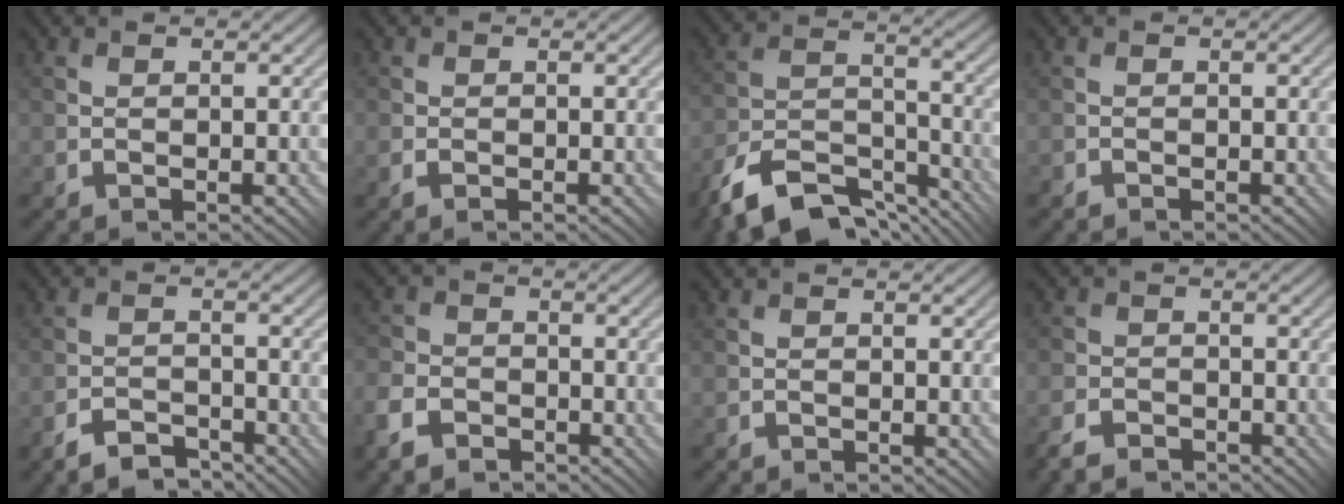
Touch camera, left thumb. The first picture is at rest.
{"total": 1.4, "force": [-0.5, 0.8, 1.0], "torque": [-0.017, -0.002, -0.011]}
{"total": 12.2, "force": [-9.5, 4.6, 6.1], "torque": [-0.126, -0.002, -0.172]}
{"total": 0.9, "force": [-0.9, 0.3, 0.1], "torque": [-0.002, 0.001, -0.019]}
{"total": 3.8, "force": [-3.5, 0.8, 1.4], "torque": [-0.018, 0.004, -0.069]}
{"total": 5.3, "force": [-3.7, 3.2, 2.2], "torque": [-0.059, -0.004, -0.083]}
{"total": 0.8, "force": [-0.8, 0.0, -0.1], "torque": [0.001, 0.002, -0.017]}
{"total": 4.3, "force": [-3.5, 1.9, 1.5], "torque": [-0.033, -0.004, -0.075]}